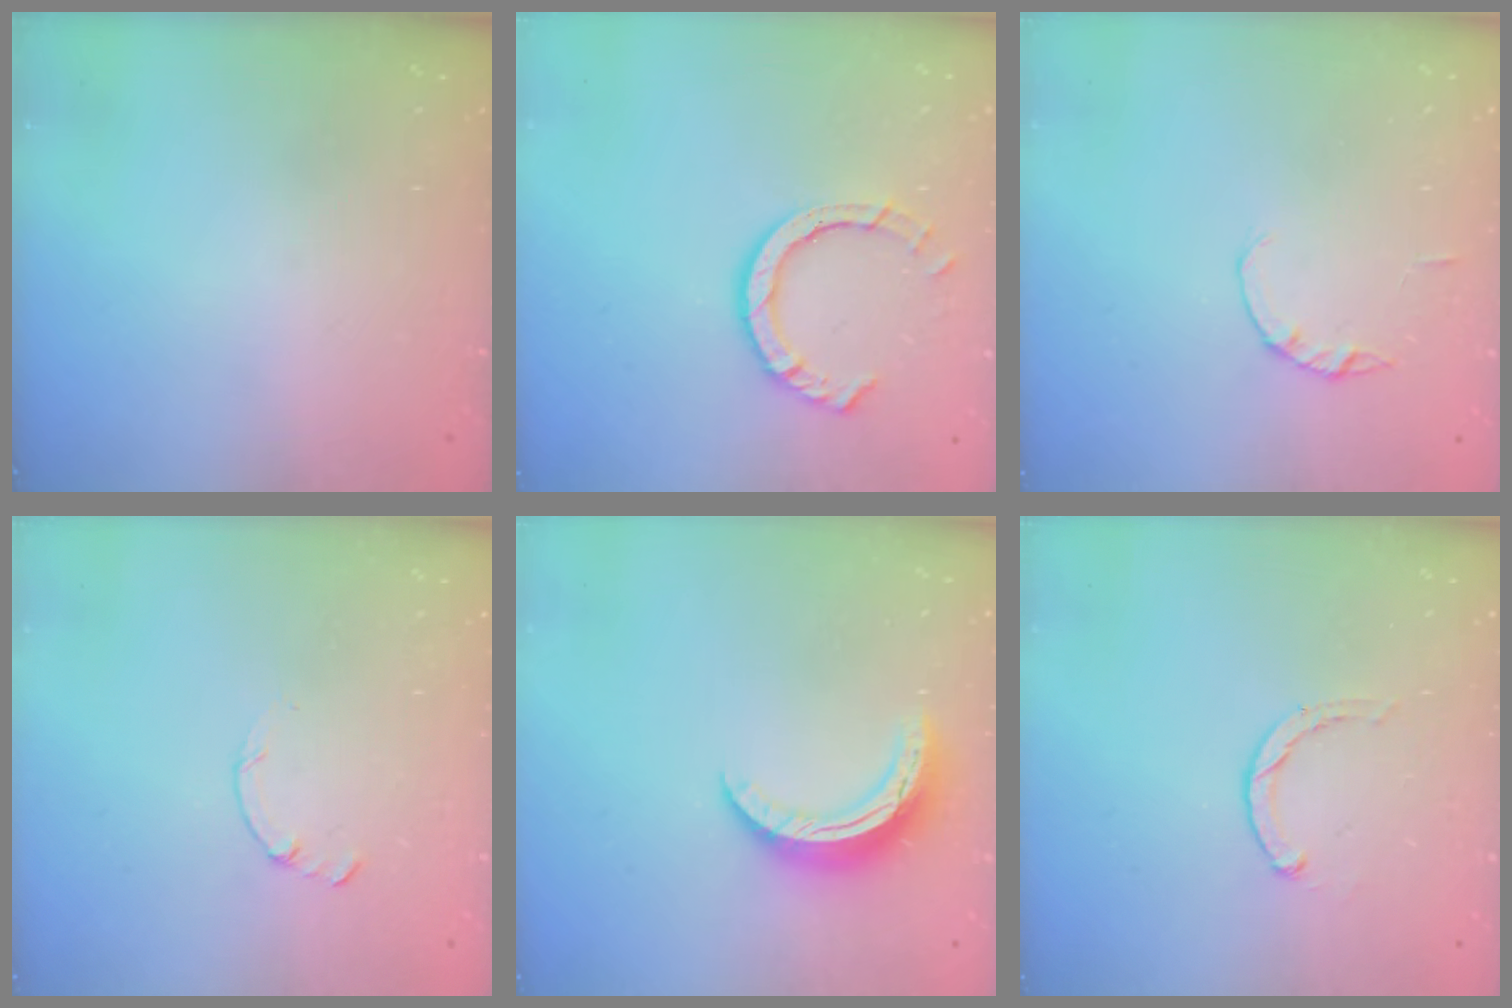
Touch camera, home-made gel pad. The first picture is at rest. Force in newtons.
{"total": 8.0, "press": 7.9, "slide": 0.9}
{"total": 1.0, "press": 1.0, "slide": 0.2}
{"total": 0.0}
{"total": 10.4, "press": 10.3, "slide": 0.5}
{"total": 0.6, "press": 0.6, "slide": 0.2}